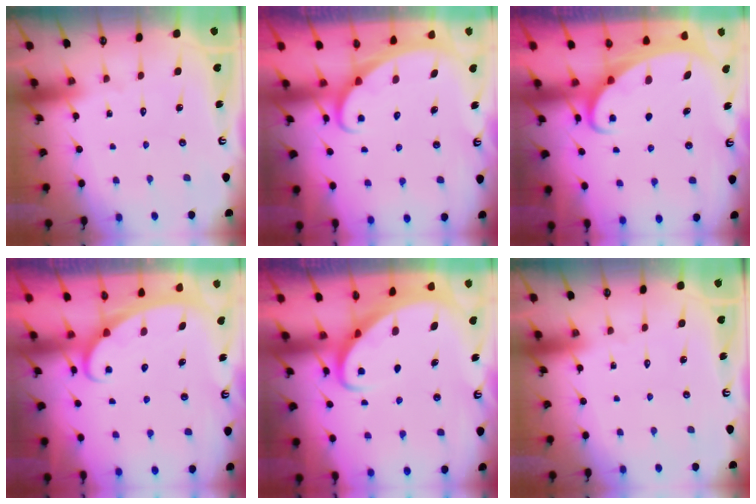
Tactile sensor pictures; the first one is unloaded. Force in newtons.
{"total": 2.3, "press": 2.3, "slide": 0.3}
{"total": 2.7, "press": 2.7, "slide": 0.3}
{"total": 2.5, "press": 2.5, "slide": 0.3}
{"total": 3.2, "press": 3.1, "slide": 0.4}
{"total": 0.0}